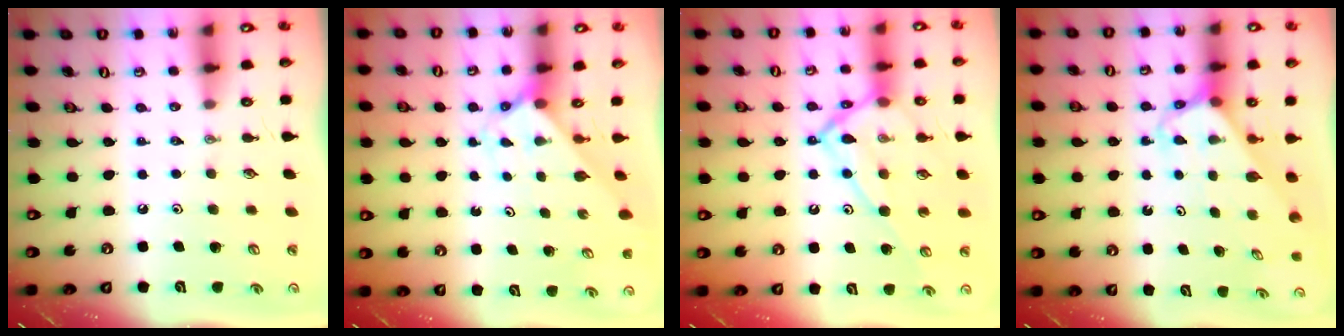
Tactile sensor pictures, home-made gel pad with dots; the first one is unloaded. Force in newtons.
{"total": 2.3, "press": 2.3, "slide": 0.2}
{"total": 17.6, "press": 17.5, "slide": 1.4}
{"total": 3.5, "press": 3.5, "slide": 0.5}